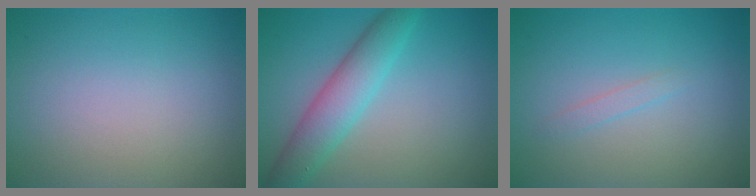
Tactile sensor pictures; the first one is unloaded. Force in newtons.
{"total": 4.7, "press": 4.7, "slide": 0.1}
{"total": 0.8, "press": 0.8, "slide": 0.1}